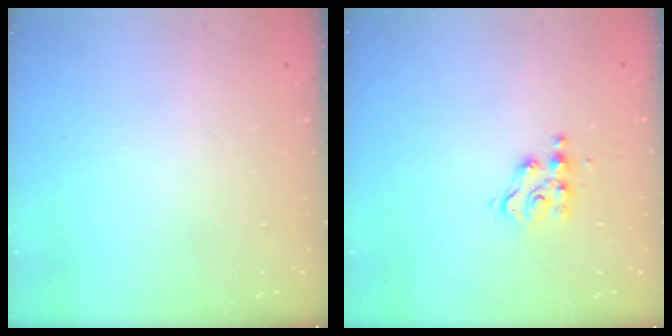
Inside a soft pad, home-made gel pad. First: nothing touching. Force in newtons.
{"total": 4.8, "press": 4.8, "slide": 0.5}